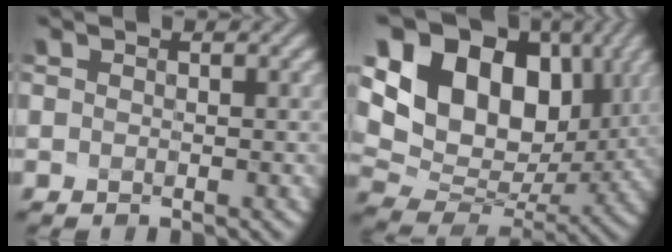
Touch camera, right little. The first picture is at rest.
{"total": 16.7, "force": [5.8, 12.3, 9.8], "torque": [-0.192, 0.048, 0.107]}